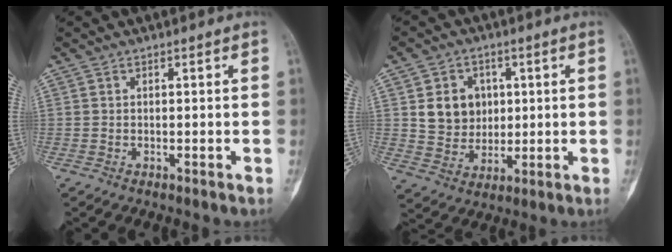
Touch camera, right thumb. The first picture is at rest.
{"total": 9.3, "force": [2.0, 7.9, 4.4], "torque": [-0.031, -0.008, 0.043]}